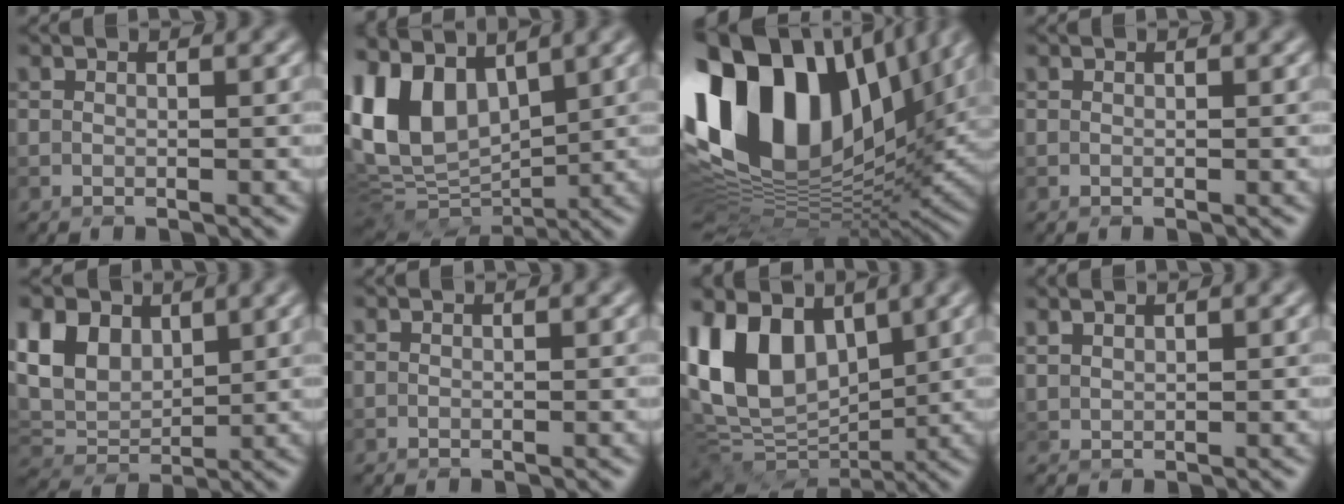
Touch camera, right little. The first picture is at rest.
{"total": 8.9, "force": [3.8, 5.5, 5.9], "torque": [-0.141, 0.001, 0.072]}
{"total": 19.9, "force": [6.5, 10.9, 15.3], "torque": [-0.311, 0.009, 0.123]}
{"total": 0.0}
{"total": 7.2, "force": [3.4, 4.8, 4.1], "torque": [-0.124, 0.022, 0.058]}
{"total": 0.0}
{"total": 10.6, "force": [3.4, 7.2, 7.1], "torque": [-0.155, 0.005, 0.056]}
{"total": 1.2, "force": [1.1, 0.1, 0.2], "torque": [-0.009, 0.007, 0.026]}